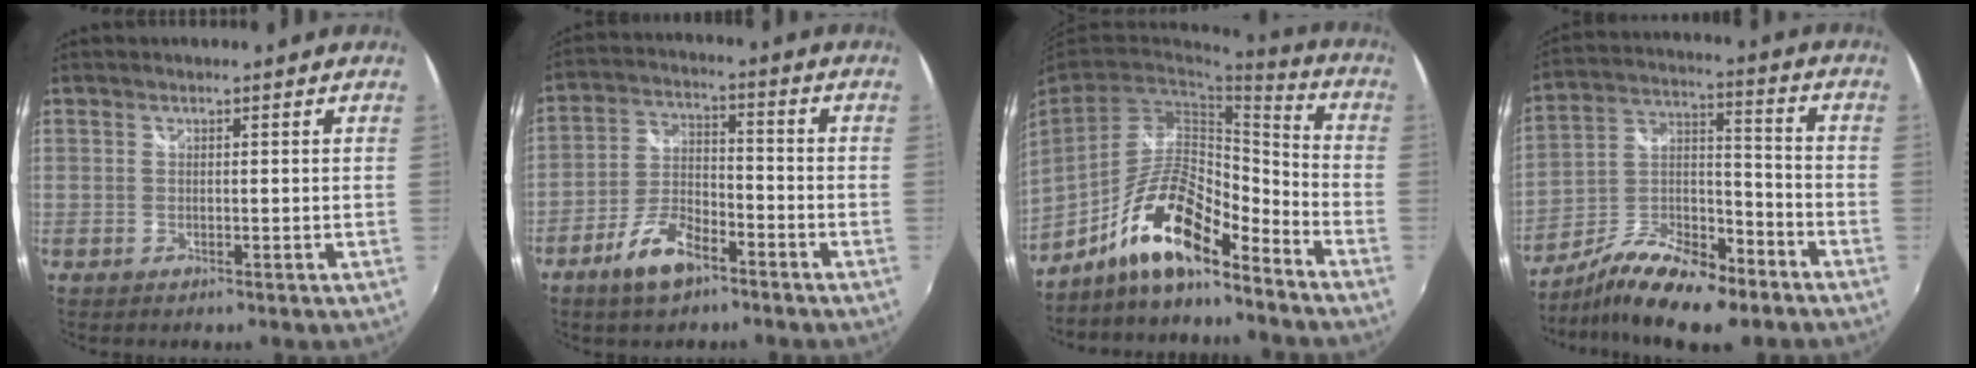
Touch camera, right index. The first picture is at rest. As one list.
[{"total": 9.8, "force": [-6.5, 4.0, 6.1], "torque": [-0.128, 0.012, -0.118]}, {"total": 14.1, "force": [-9.9, 4.0, 9.2], "torque": [-0.189, -0.003, -0.184]}, {"total": 17.6, "force": [-11.8, 6.4, 11.4], "torque": [-0.224, -0.009, -0.206]}]